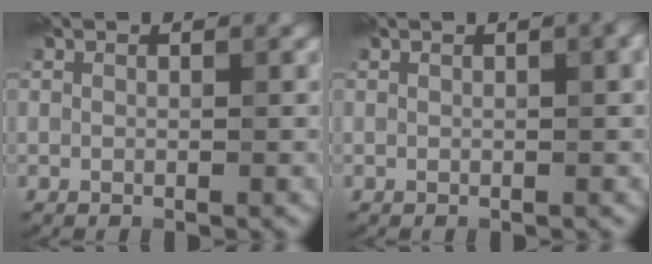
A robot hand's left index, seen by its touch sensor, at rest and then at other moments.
{"total": 2.1, "force": [0.5, 0.7, 1.9], "torque": [-0.015, 0.009, 0.006]}